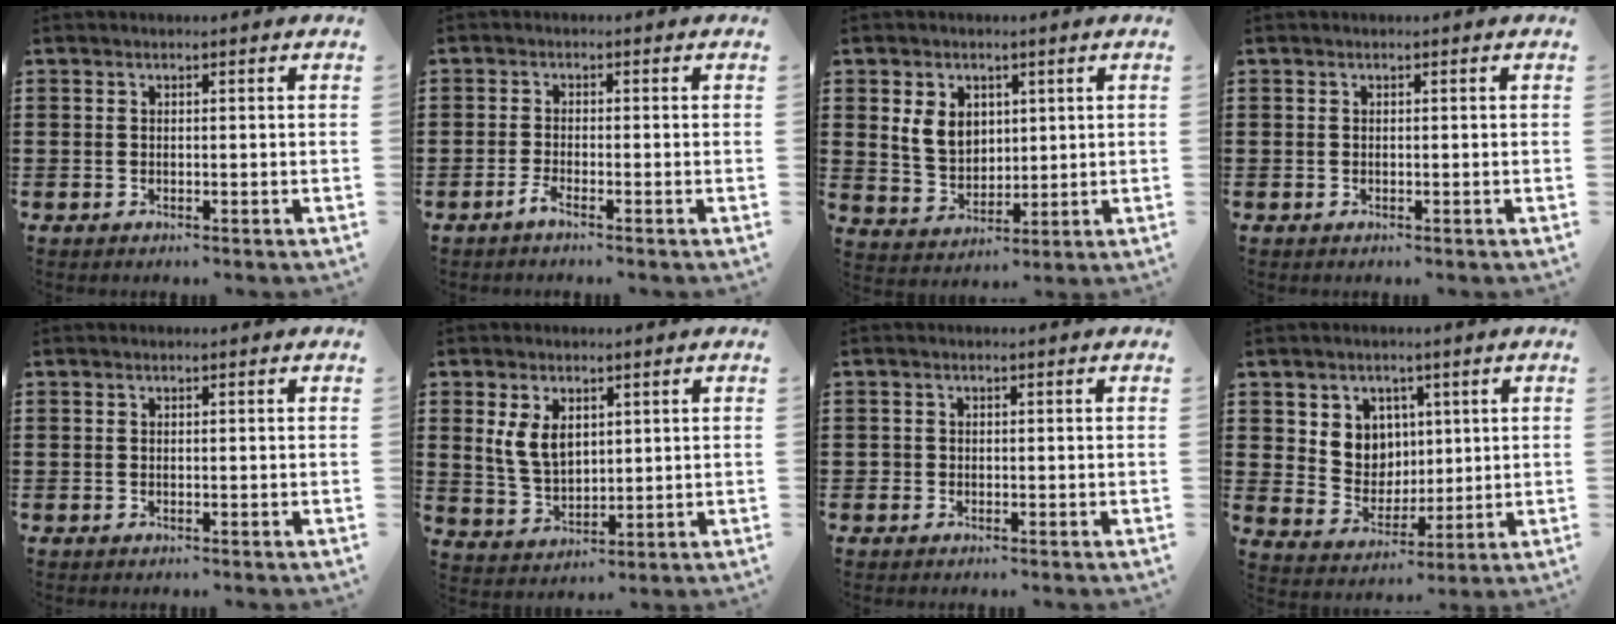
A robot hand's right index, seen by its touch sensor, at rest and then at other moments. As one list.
[{"total": 1.7, "force": [-1.4, 0.0, 0.9], "torque": [-0.032, -0.007, -0.031]}, {"total": 6.0, "force": [1.9, 4.6, 3.3], "torque": [-0.089, 0.012, 0.032]}, {"total": 0.0}, {"total": 0.0}, {"total": 5.8, "force": [2.0, 3.7, 4.1], "torque": [-0.097, 0.008, 0.034]}, {"total": 0.8, "force": [-0.2, 0.7, 0.1], "torque": [-0.003, 0.004, -0.007]}, {"total": 6.0, "force": [2.6, 5.4, 0.6], "torque": [-0.037, -0.002, 0.048]}]